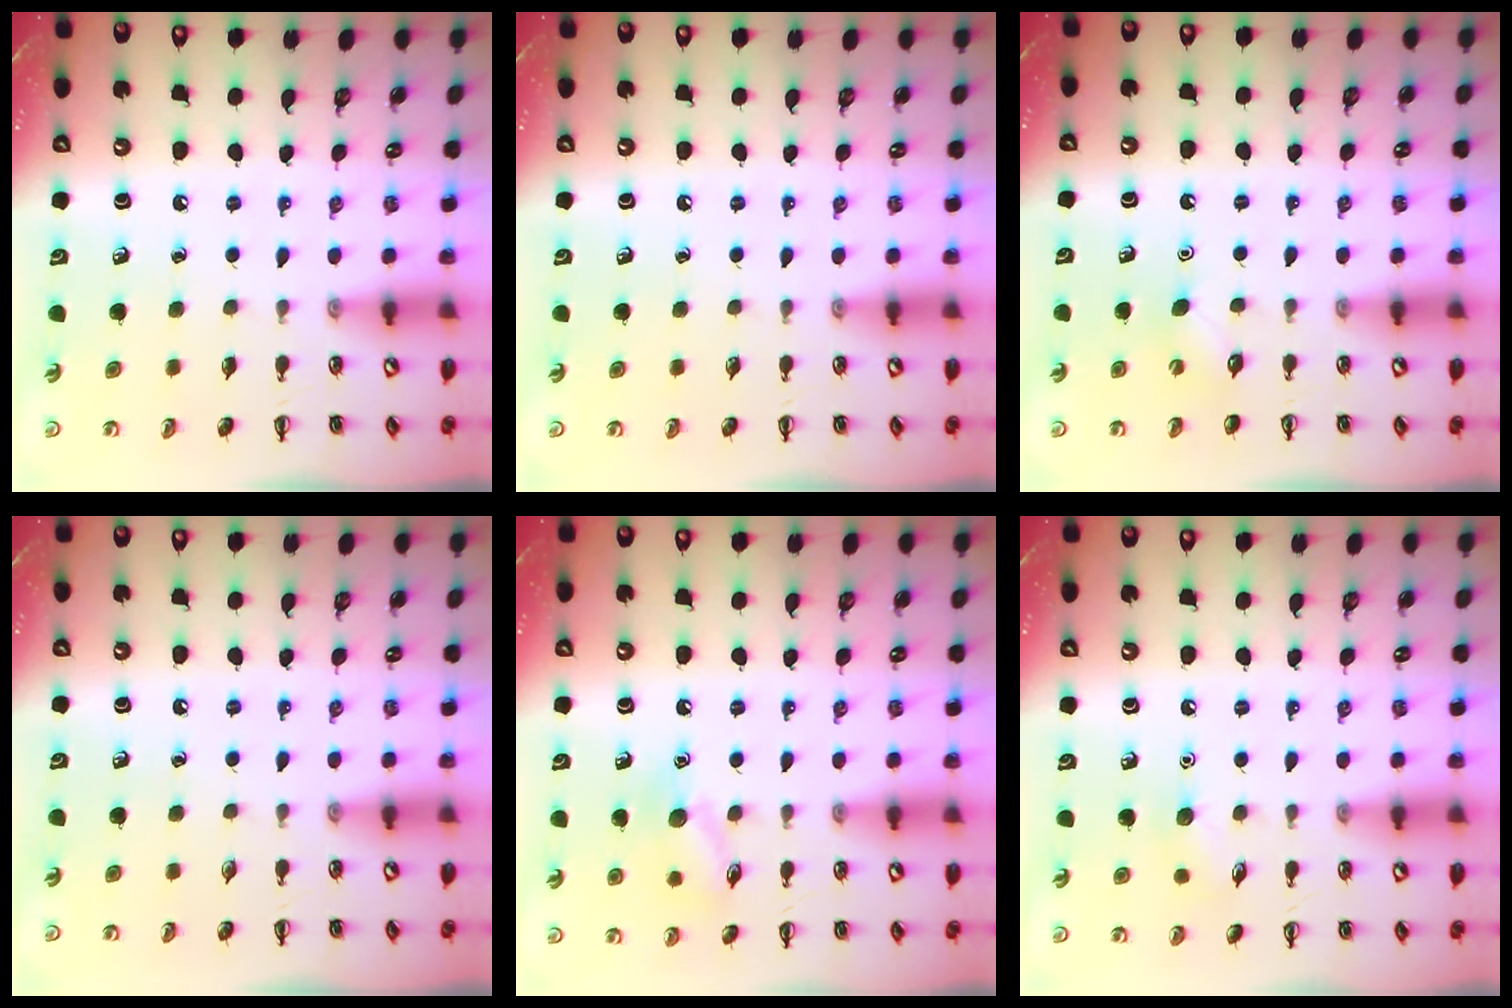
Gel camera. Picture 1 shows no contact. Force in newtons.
{"total": 0.0}
{"total": 2.8, "press": 2.7, "slide": 0.8}
{"total": 0.0}
{"total": 9.5, "press": 9.5, "slide": 1.1}
{"total": 5.0, "press": 4.8, "slide": 1.3}